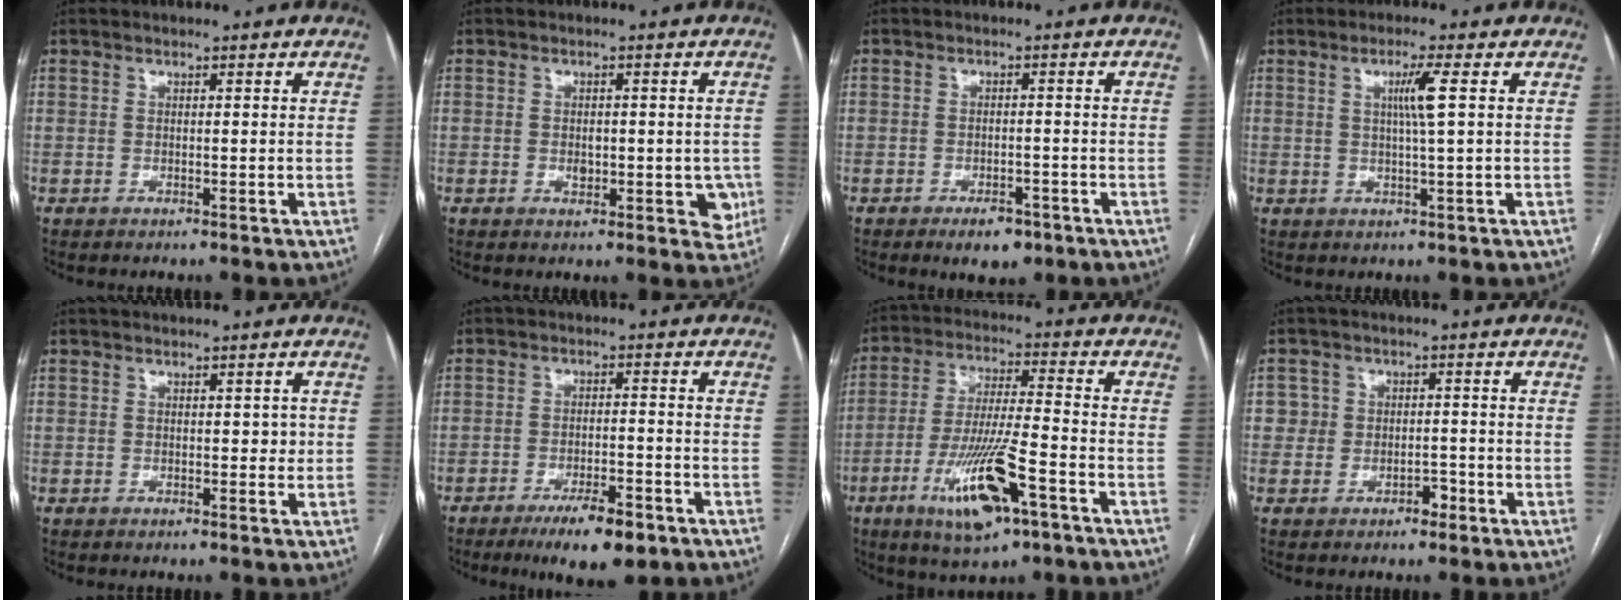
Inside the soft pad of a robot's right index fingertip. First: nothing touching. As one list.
[{"total": 5.5, "force": [-0.8, 3.1, 4.5], "torque": [-0.032, 0.000, -0.006]}, {"total": 4.4, "force": [-2.8, 2.1, 2.6], "torque": [-0.040, 0.000, -0.034]}, {"total": 4.0, "force": [1.0, -0.7, 3.8], "torque": [-0.075, -0.003, 0.016]}, {"total": 1.4, "force": [0.2, 1.0, 1.0], "torque": [-0.012, 0.006, 0.002]}, {"total": 8.3, "force": [-5.4, 2.0, 6.0], "torque": [-0.099, -0.010, -0.082]}, {"total": 13.8, "force": [-6.5, 2.2, 12.0], "torque": [-0.229, -0.017, -0.109]}, {"total": 3.5, "force": [-1.0, 3.2, 0.9], "torque": [0.010, 0.015, -0.013]}]